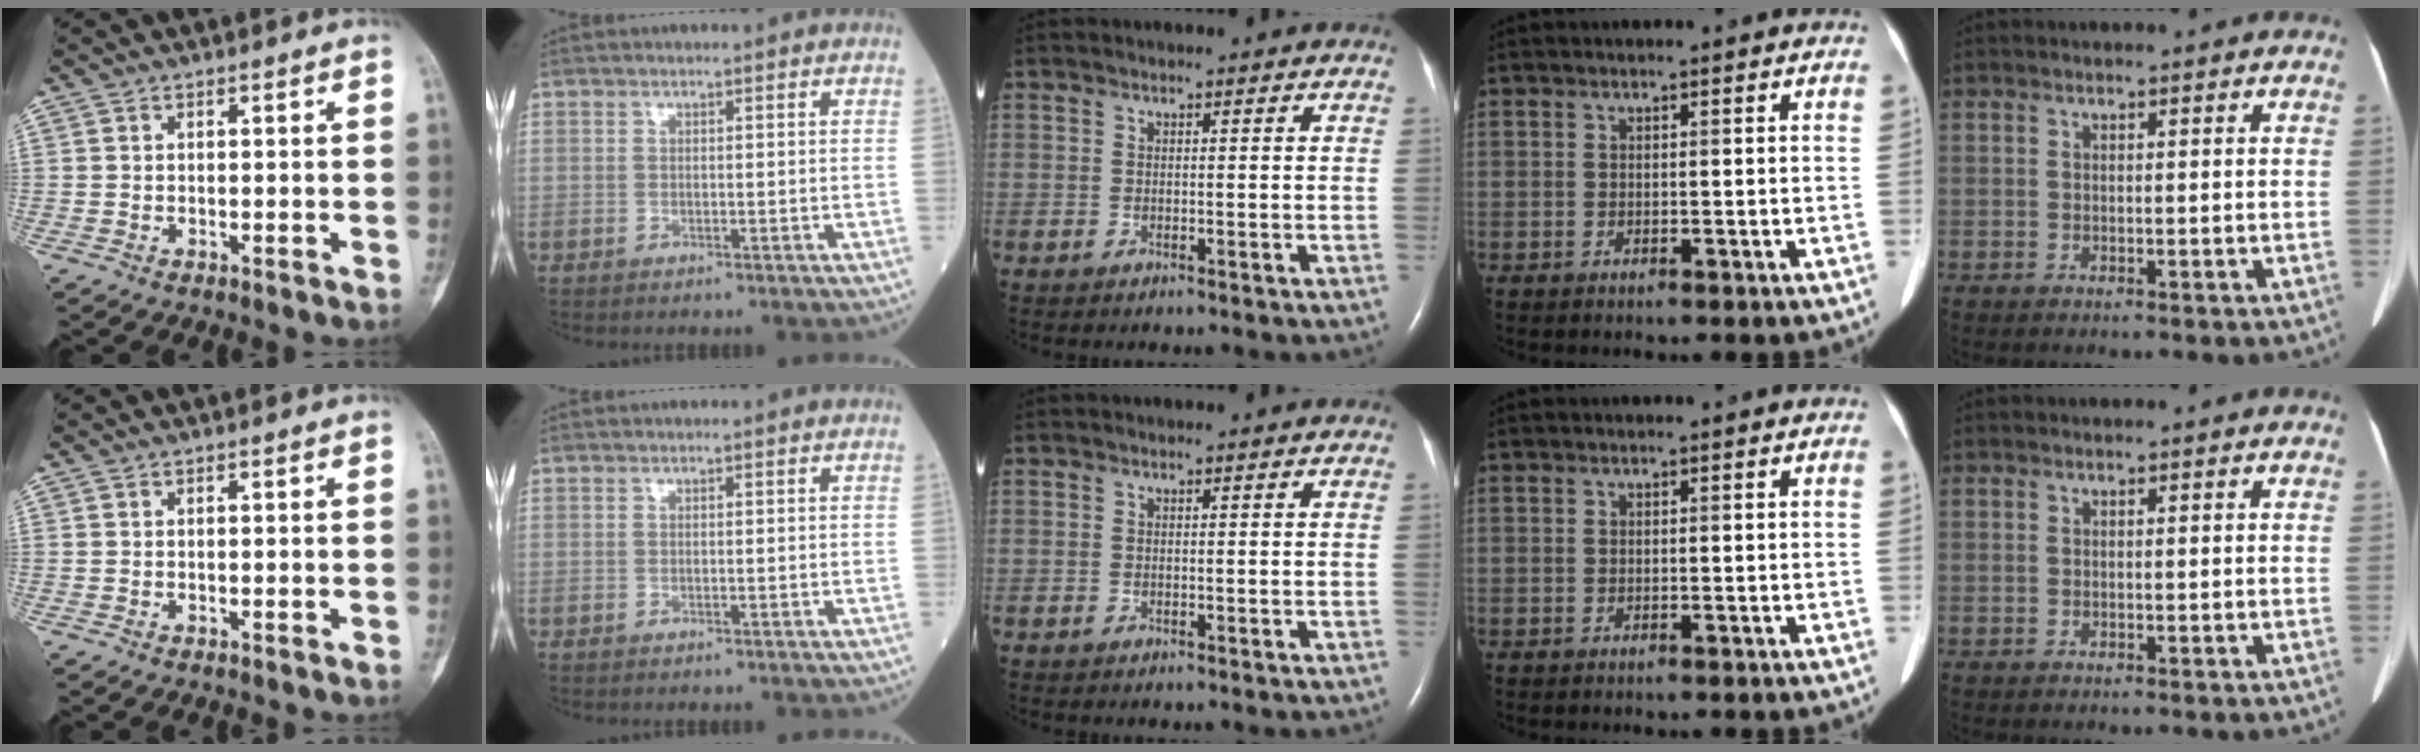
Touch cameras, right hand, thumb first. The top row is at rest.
{}